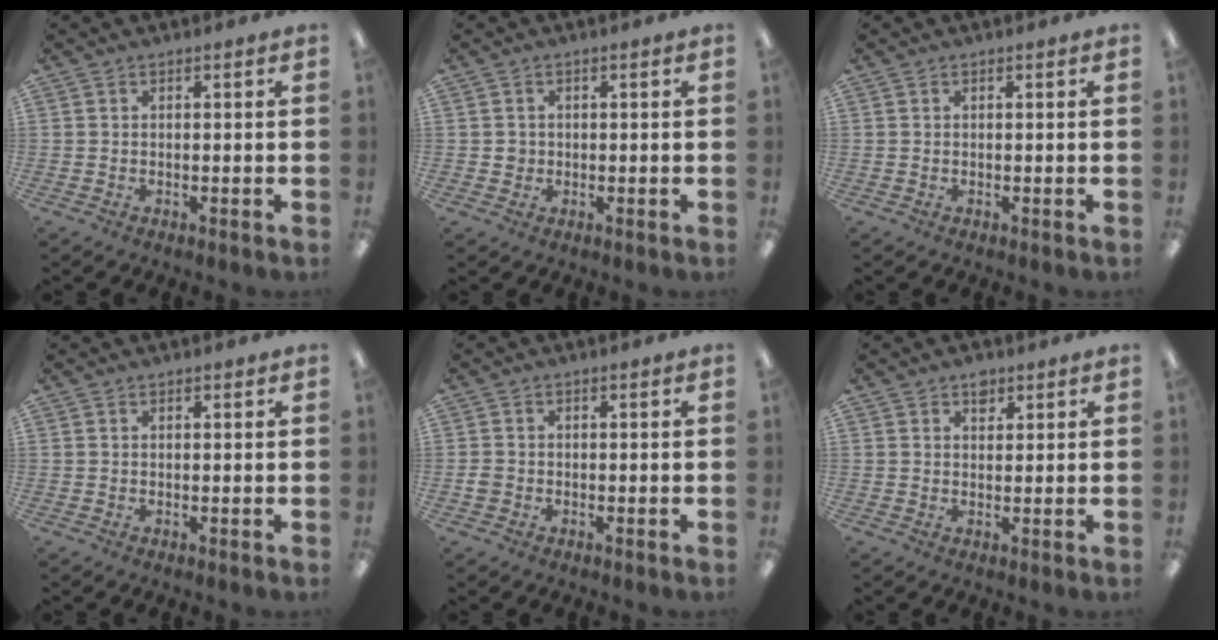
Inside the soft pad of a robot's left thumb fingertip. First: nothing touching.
{"total": 1.7, "force": [0.0, 1.6, 0.4], "torque": [-0.008, 0.006, -0.004]}
{"total": 0.0}
{"total": 0.5, "force": [0.4, 0.2, 0.2], "torque": [-0.005, 0.003, 0.007]}
{"total": 1.6, "force": [-0.5, 1.4, 0.6], "torque": [-0.011, 0.003, -0.010]}
{"total": 2.0, "force": [1.3, 1.1, 0.9], "torque": [-0.004, -0.005, 0.021]}